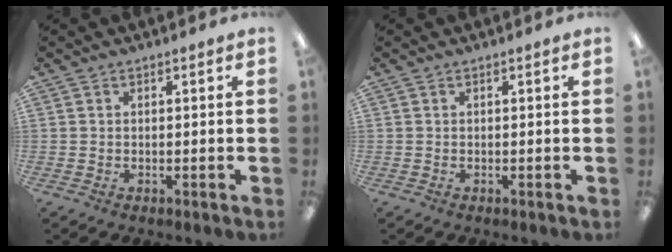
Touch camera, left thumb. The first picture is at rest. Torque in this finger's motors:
{"motor_torque": [0.00, 0.00, 0.07, 0.07, 0.00]}